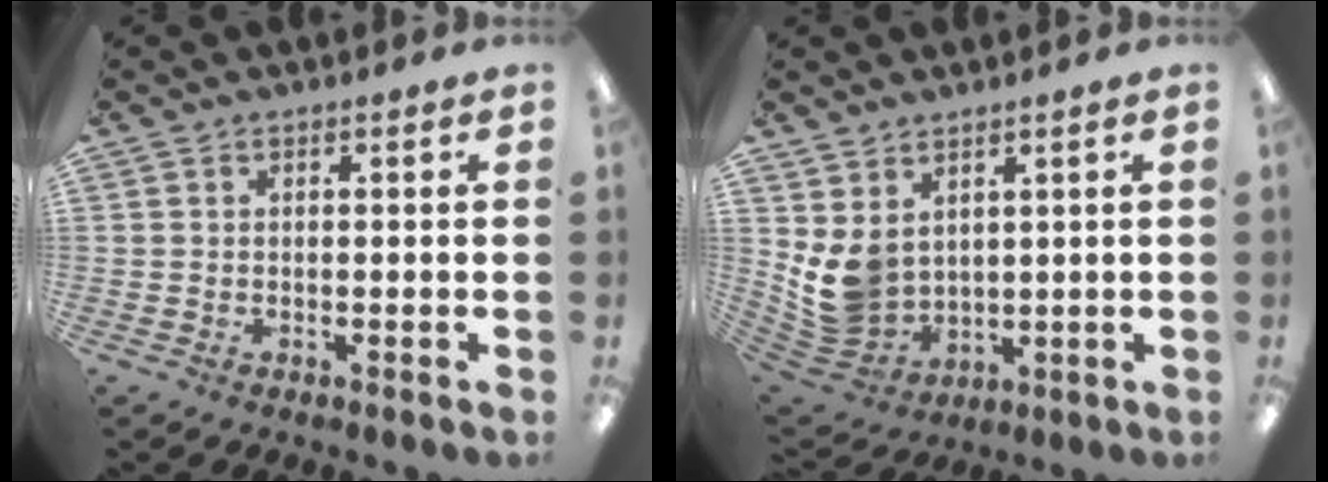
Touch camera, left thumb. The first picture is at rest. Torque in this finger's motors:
{"motor_torque": [1.46, 1.44, 1.04, -1.12, 0.09]}